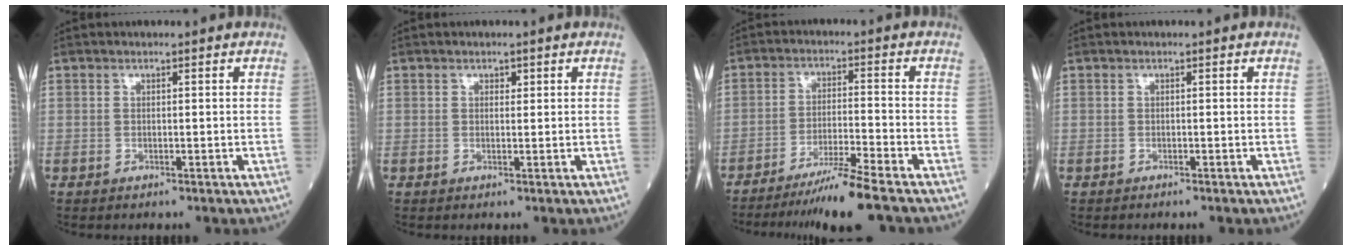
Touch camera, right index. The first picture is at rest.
{"total": 0.7, "force": [0.4, 0.5, 0.3], "torque": [-0.002, -0.001, 0.004]}
{"total": 8.1, "force": [-6.6, -1.7, 4.5], "torque": [-0.074, -0.030, -0.119]}
{"total": 0.0}